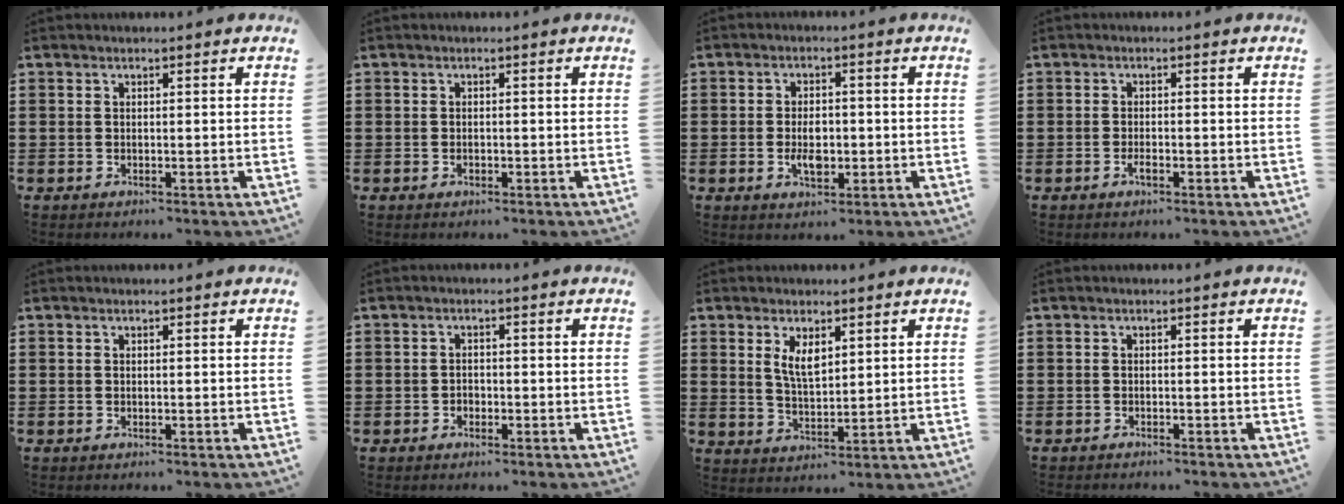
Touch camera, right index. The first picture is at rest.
{"total": 0.5, "force": [-0.3, 0.3, 0.3], "torque": [-0.006, 0.000, -0.006]}
{"total": 4.4, "force": [-0.9, 2.4, 3.6], "torque": [-0.064, 0.000, -0.018]}
{"total": 1.5, "force": [-0.8, 0.4, 1.2], "torque": [-0.033, -0.007, -0.015]}
{"total": 0.0}
{"total": 1.2, "force": [-0.8, 0.9, 0.3], "torque": [-0.010, -0.001, -0.016]}
{"total": 4.2, "force": [2.1, 1.8, 3.2], "torque": [-0.067, 0.003, 0.038]}
{"total": 0.6, "force": [-0.6, 0.0, 0.1], "torque": [-0.003, -0.002, -0.012]}